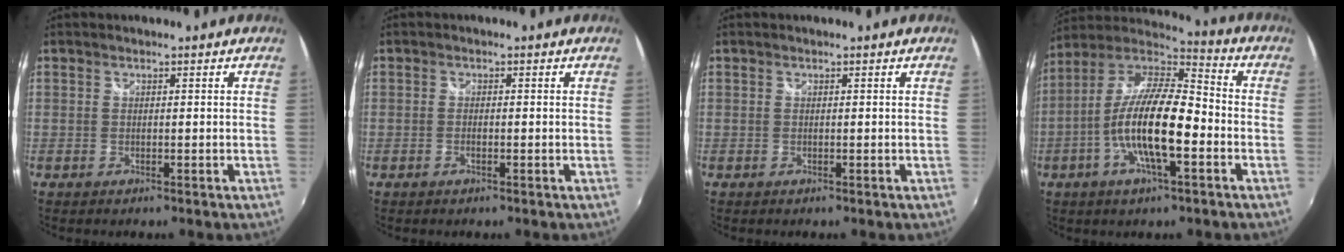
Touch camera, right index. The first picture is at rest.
{"total": 0.9, "force": [-0.4, 0.4, 0.8], "torque": [-0.018, 0.000, -0.009]}
{"total": 0.0}
{"total": 16.5, "force": [-4.5, 4.7, 15.1], "torque": [-0.290, -0.004, -0.092]}